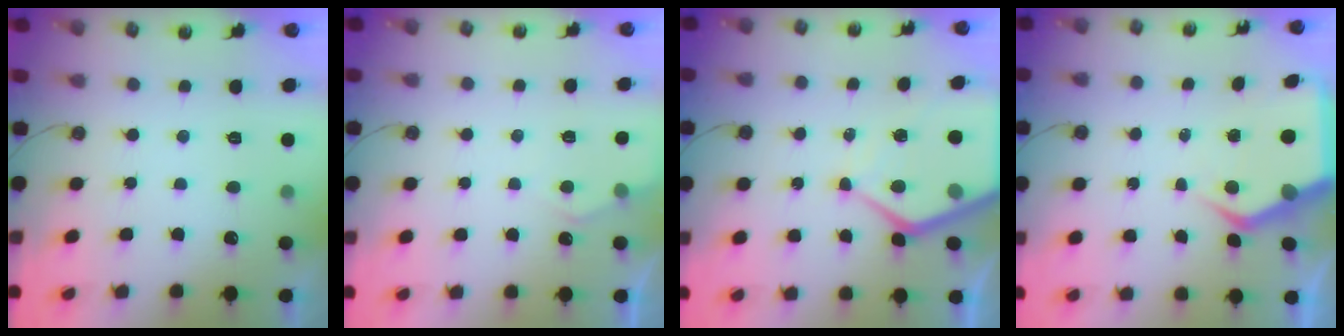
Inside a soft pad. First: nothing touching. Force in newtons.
{"total": 3.8, "press": 3.8, "slide": 0.4}
{"total": 11.9, "press": 11.8, "slide": 1.2}
{"total": 7.6, "press": 7.5, "slide": 1.2}